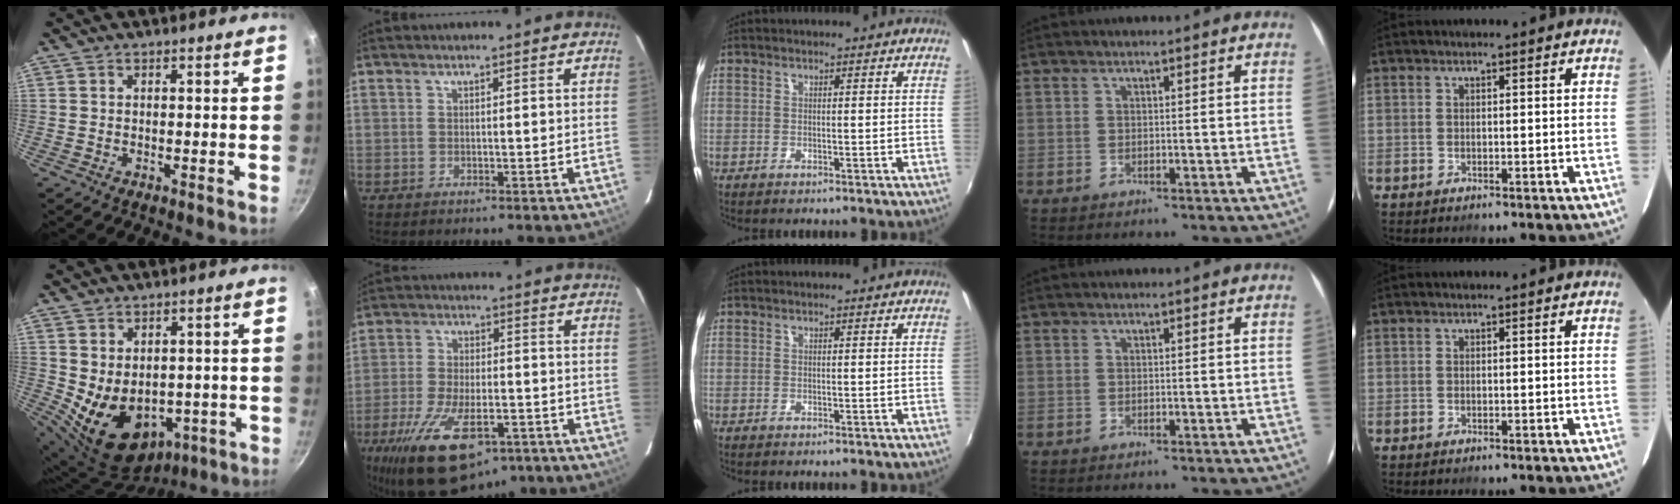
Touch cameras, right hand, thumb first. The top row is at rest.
{"thumb": {"total": 13.1, "force": [-1.6, 9.9, 8.5], "torque": [-0.113, -0.009, 0.012]}, "index": {"total": 19.7, "force": [-11.6, 8.6, 13.4], "torque": [-0.274, -0.038, -0.189]}}